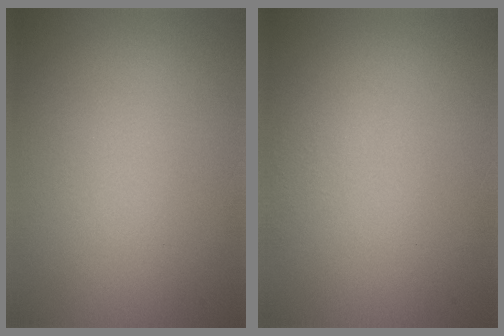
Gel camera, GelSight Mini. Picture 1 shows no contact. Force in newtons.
{"total": 1.4, "press": 1.4, "slide": 0.1}